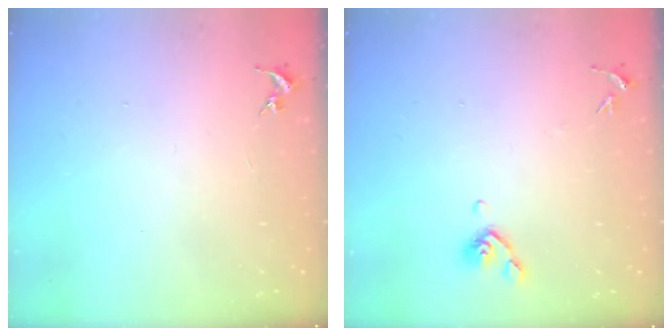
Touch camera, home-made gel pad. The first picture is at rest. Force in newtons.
{"total": 6.3, "press": 6.1, "slide": 1.5}